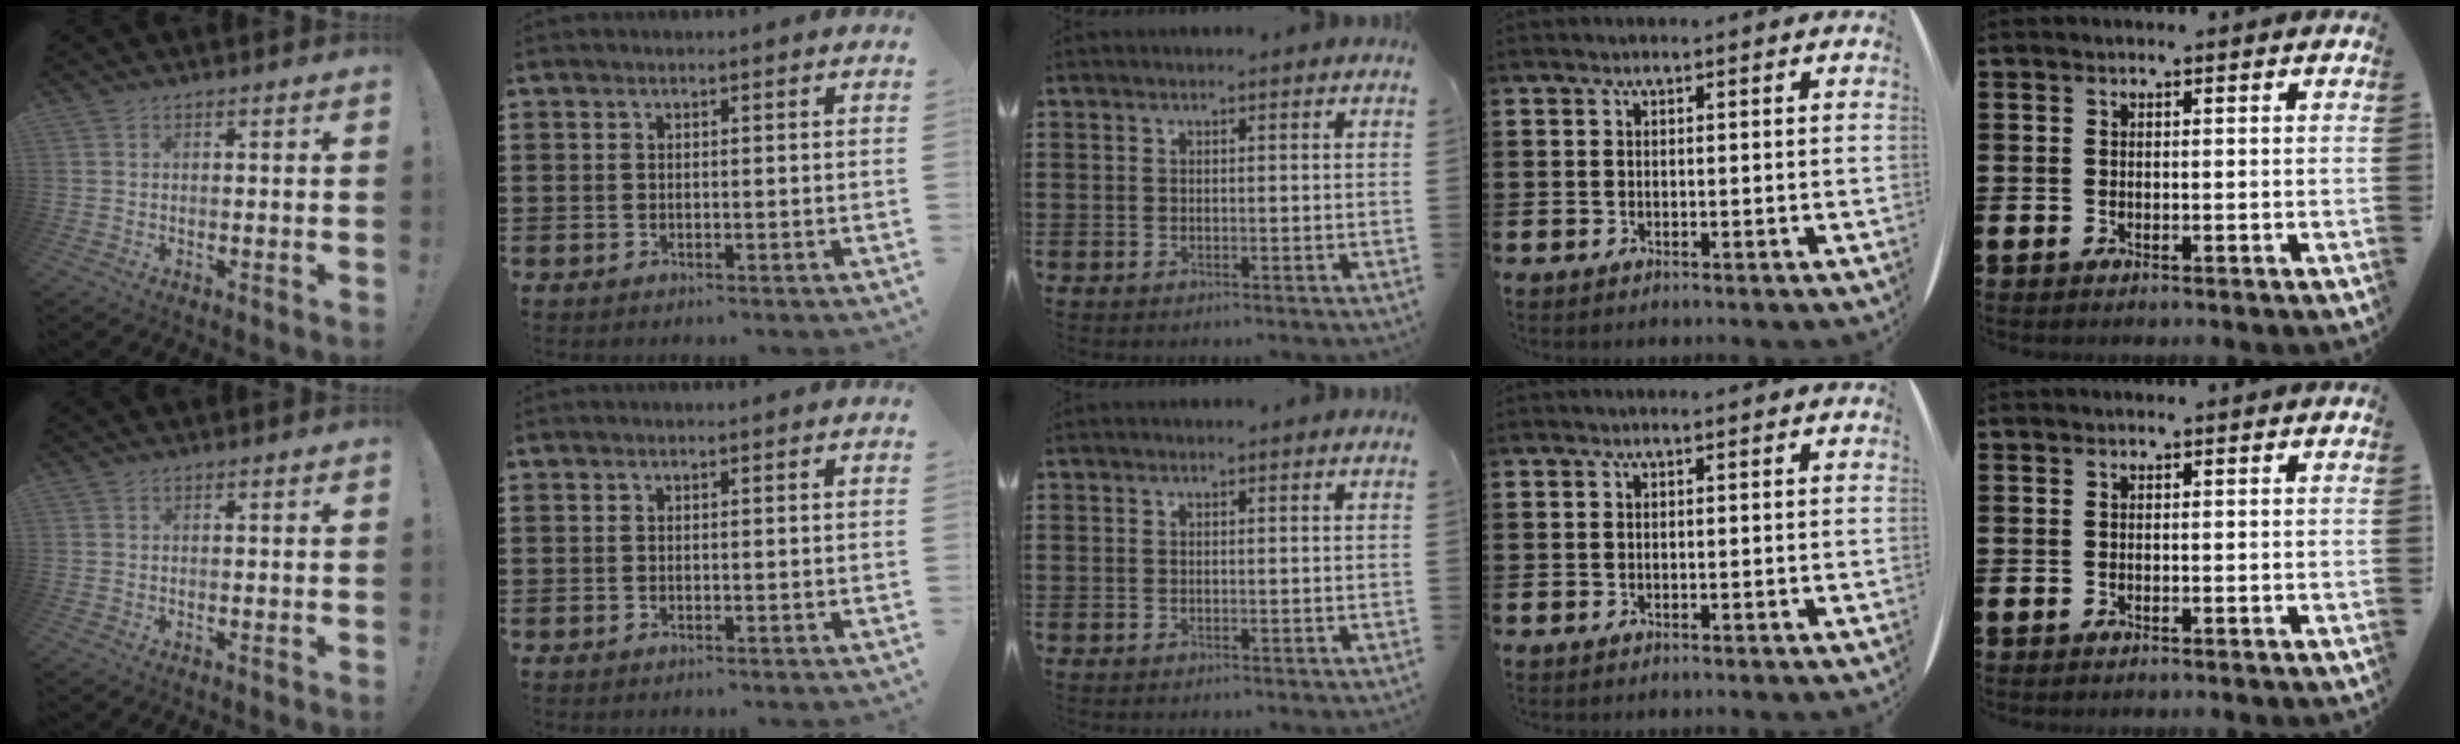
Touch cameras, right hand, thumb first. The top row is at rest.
{}